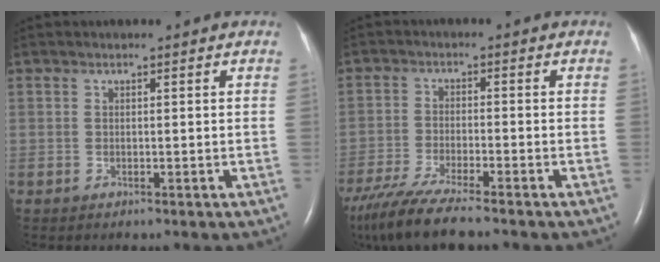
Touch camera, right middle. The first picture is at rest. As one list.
[{"total": 10.2, "force": [-8.5, 0.3, 5.6], "torque": [-0.103, -0.031, -0.147]}]